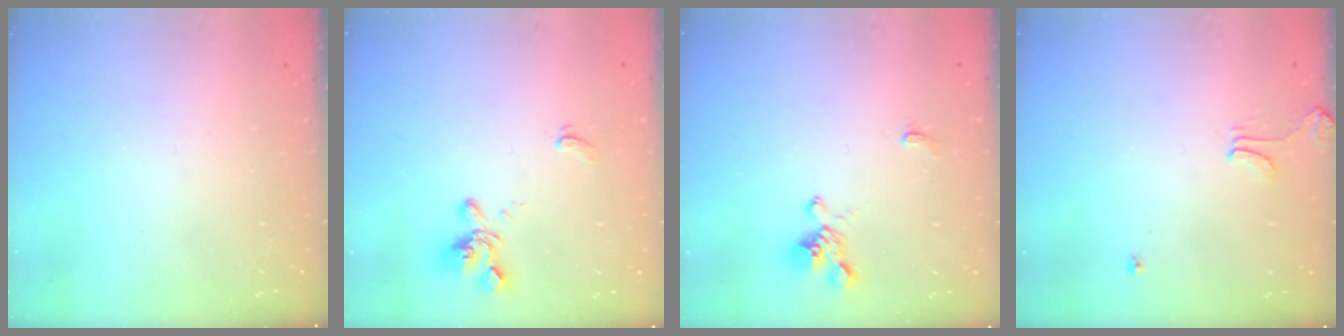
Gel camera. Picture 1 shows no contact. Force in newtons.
{"total": 4.8, "press": 4.7, "slide": 1.0}
{"total": 1.3, "press": 0.8, "slide": 1.0}
{"total": 1.7, "press": 1.7, "slide": 0.3}